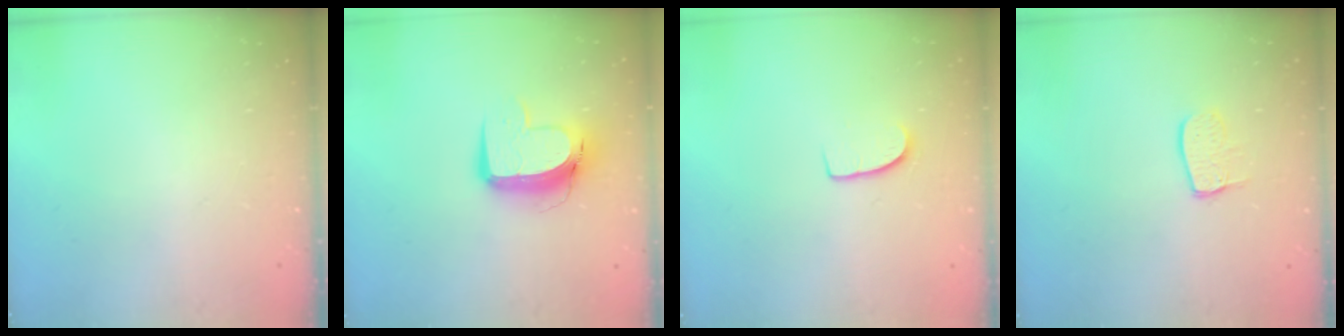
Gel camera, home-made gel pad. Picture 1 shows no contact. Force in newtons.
{"total": 11.3, "press": 11.2, "slide": 1.3}
{"total": 6.4, "press": 6.4, "slide": 0.6}
{"total": 7.5, "press": 7.5, "slide": 0.6}